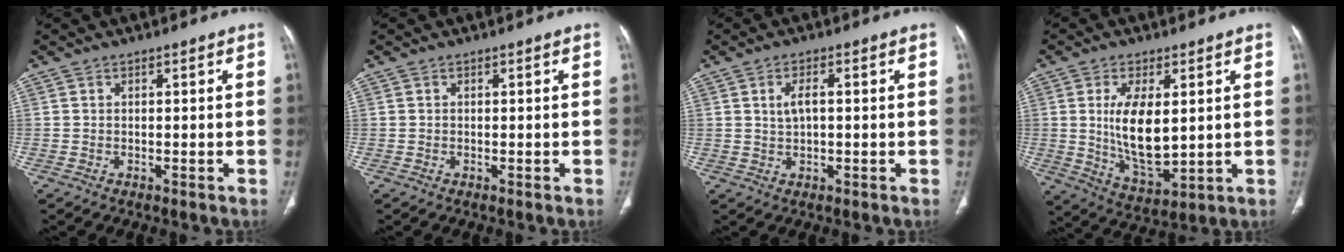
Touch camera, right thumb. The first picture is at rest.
{"total": 0.0}
{"total": 3.1, "force": [0.5, 1.4, 2.7], "torque": [-0.052, 0.003, 0.011]}
{"total": 12.2, "force": [1.7, 5.7, 10.6], "torque": [-0.180, -0.027, 0.044]}